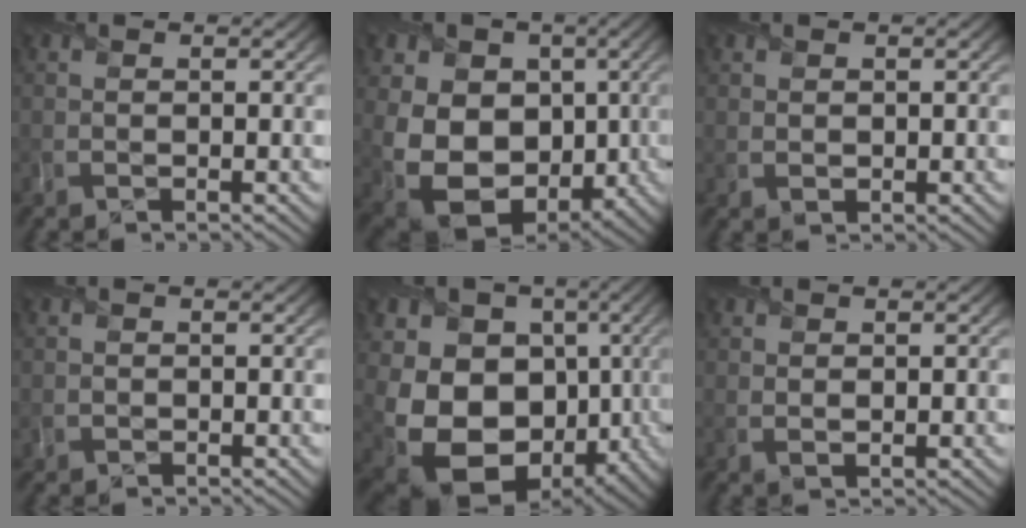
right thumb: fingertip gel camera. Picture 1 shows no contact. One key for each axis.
{"total": 17.5, "fx": 0.5, "fy": 14.3, "fz": 10.0, "tx": -0.220, "ty": -0.005, "tz": 0.012}
{"total": 1.1, "fx": 0.4, "fy": 1.0, "fz": 0.4, "tx": -0.011, "ty": -0.004, "tz": 0.011}
{"total": 0.8, "fx": -0.1, "fy": 0.8, "fz": 0.2, "tx": -0.006, "ty": -0.006, "tz": -0.003}
{"total": 19.7, "fx": -2.5, "fy": 16.2, "fz": 10.9, "tx": -0.205, "ty": -0.039, "tz": -0.023}
{"total": 1.3, "fx": 0.6, "fy": 0.9, "fz": 0.7, "tx": -0.016, "ty": -0.004, "tz": 0.015}